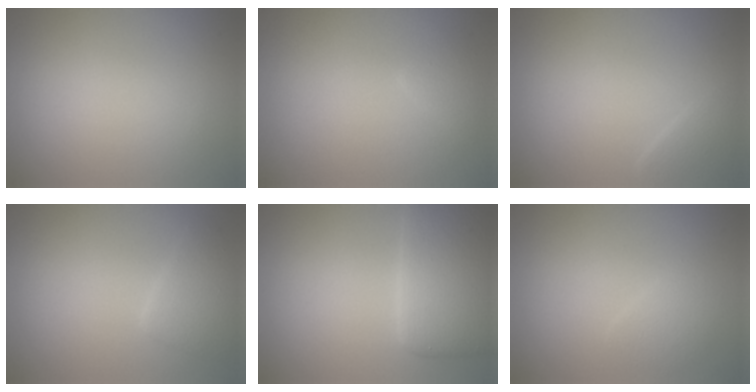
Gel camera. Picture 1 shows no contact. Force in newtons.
{"total": 1.2, "press": 1.2, "slide": 0.1}
{"total": 1.4, "press": 1.4, "slide": 0.2}
{"total": 2.4, "press": 2.4, "slide": 0.1}
{"total": 6.4, "press": 6.4, "slide": 0.3}
{"total": 1.5, "press": 1.5, "slide": 0.1}